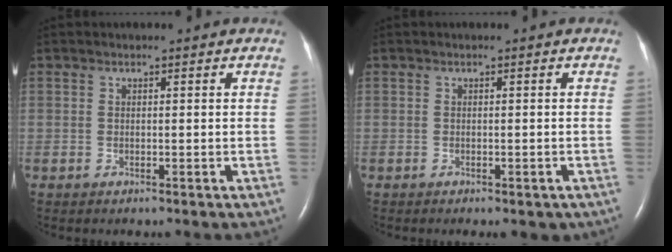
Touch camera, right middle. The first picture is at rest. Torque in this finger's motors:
{"motor_torque": [-0.17, 0.17, 0.13, 0.02]}